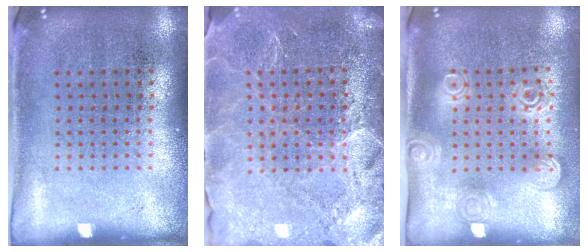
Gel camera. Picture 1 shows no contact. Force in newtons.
{"total": 3.5, "press": 3.3, "slide": 1.3}
{"total": 1.7, "press": 1.3, "slide": 1.1}